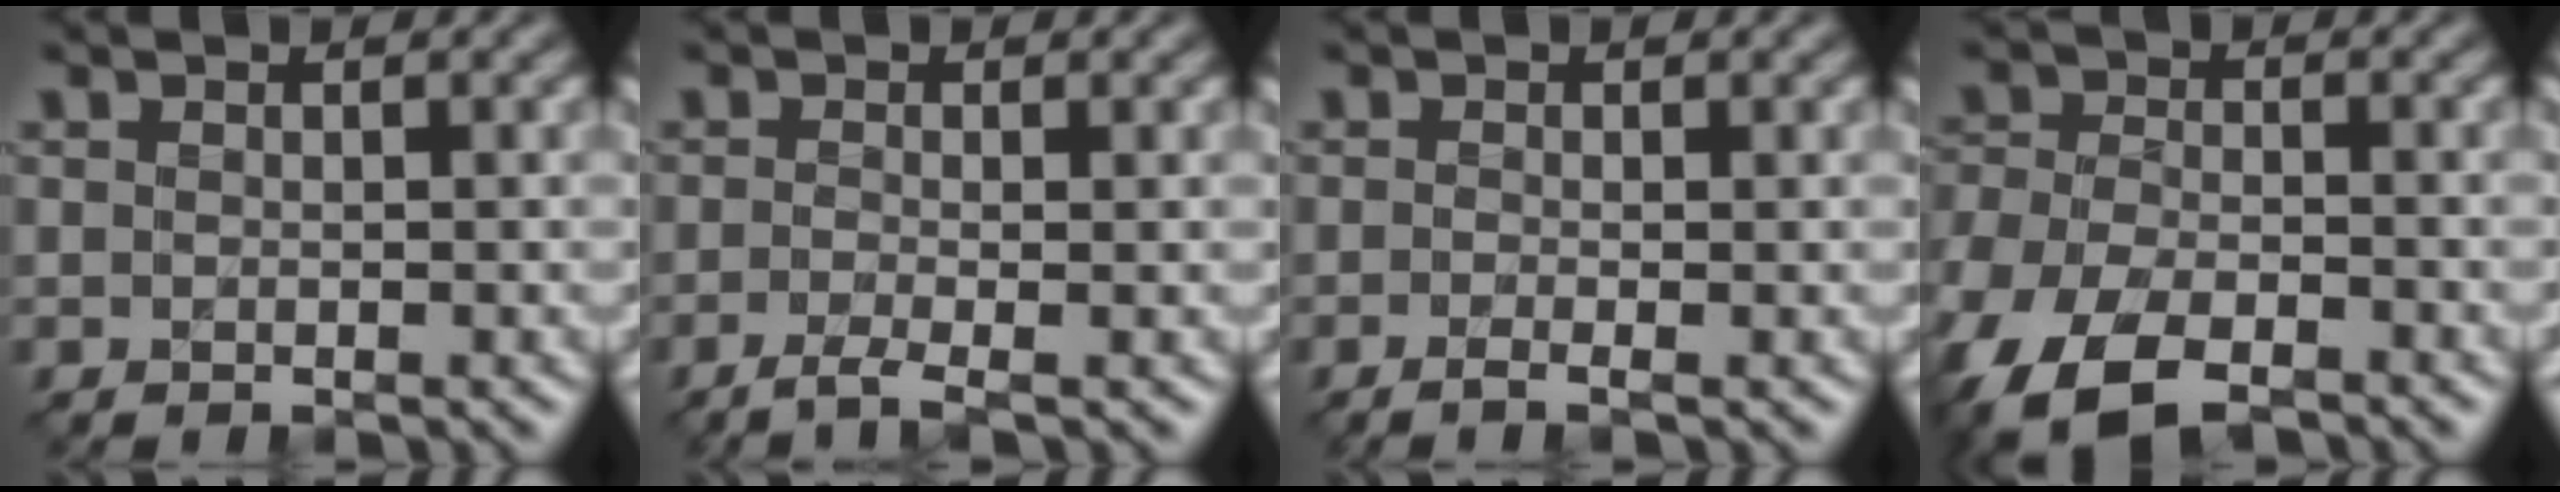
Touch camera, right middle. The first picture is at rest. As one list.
[{"total": 1.8, "force": [-0.8, 0.4, 1.5], "torque": [-0.026, -0.003, -0.029]}, {"total": 1.1, "force": [-0.3, 0.3, 1.0], "torque": [-0.013, -0.002, -0.015]}, {"total": 9.2, "force": [-6.2, 4.1, 5.4], "torque": [-0.113, -0.017, -0.122]}]